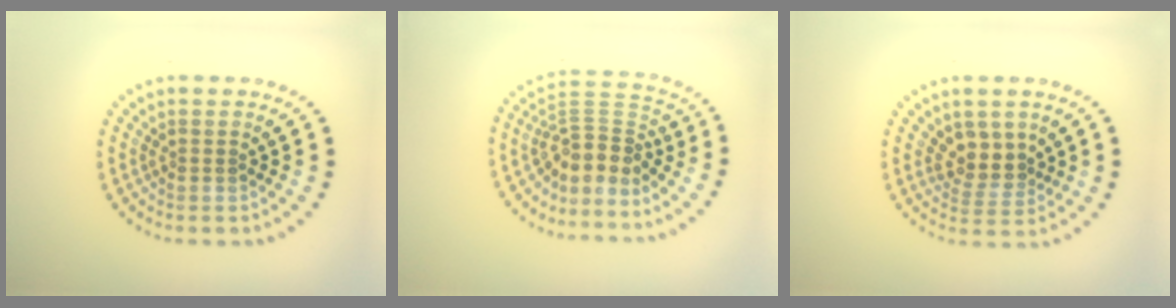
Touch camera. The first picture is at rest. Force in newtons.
{"total": 3.5, "press": 2.5, "slide": 2.5}
{"total": 2.8, "press": 2.3, "slide": 1.5}